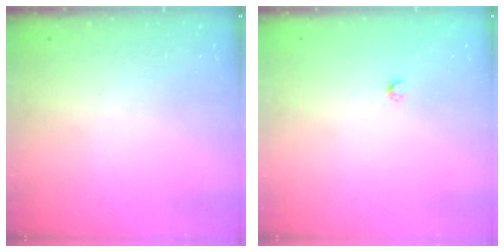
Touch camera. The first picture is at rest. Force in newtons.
{"total": 2.5, "press": 2.5, "slide": 0.4}